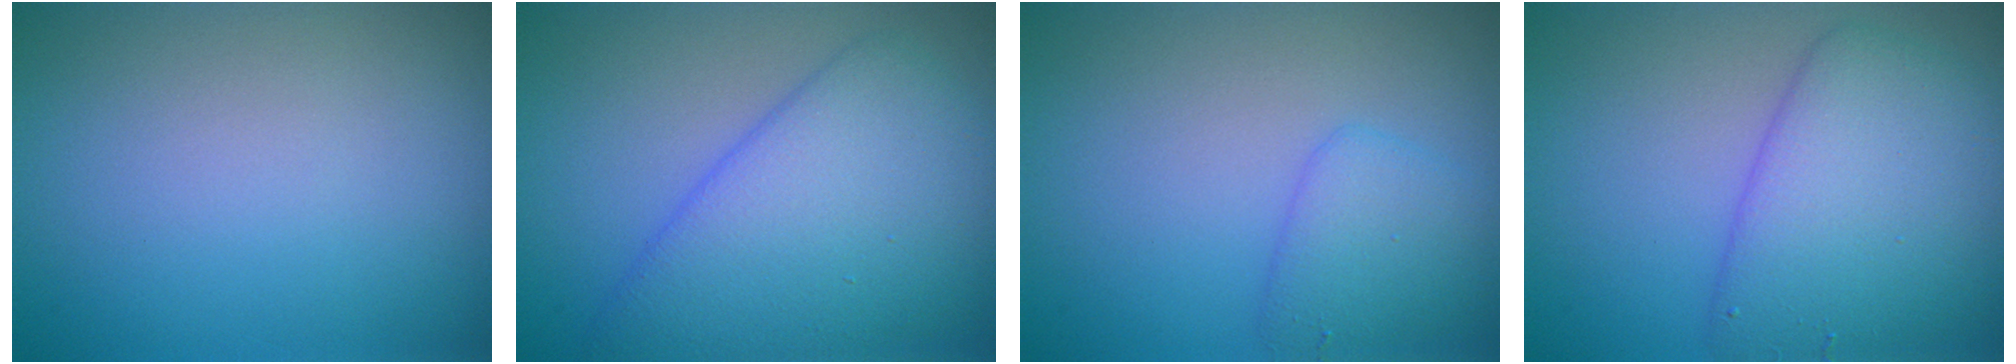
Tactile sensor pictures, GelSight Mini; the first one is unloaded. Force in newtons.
{"total": 6.7, "press": 6.7, "slide": 0.3}
{"total": 2.4, "press": 2.4, "slide": 0.1}
{"total": 6.1, "press": 6.1, "slide": 0.1}